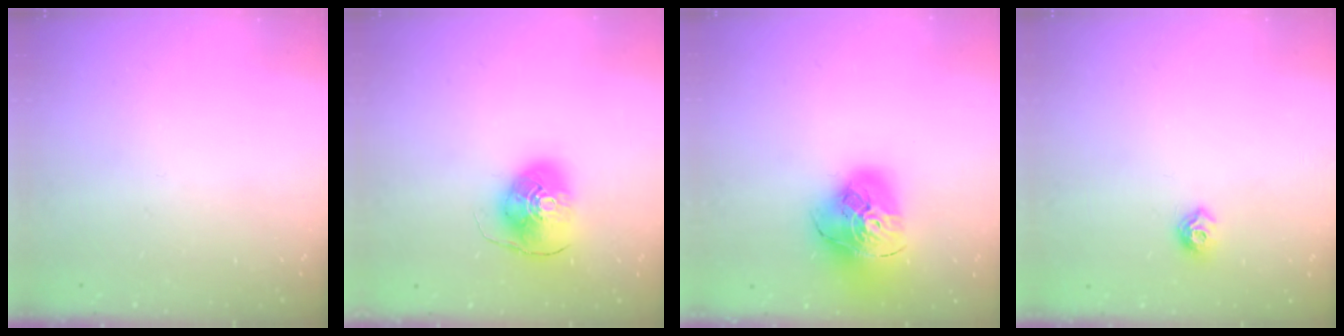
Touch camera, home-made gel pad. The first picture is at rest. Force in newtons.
{"total": 10.2, "press": 10.1, "slide": 1.5}
{"total": 19.9, "press": 19.8, "slide": 2.2}
{"total": 7.3, "press": 7.2, "slide": 0.9}